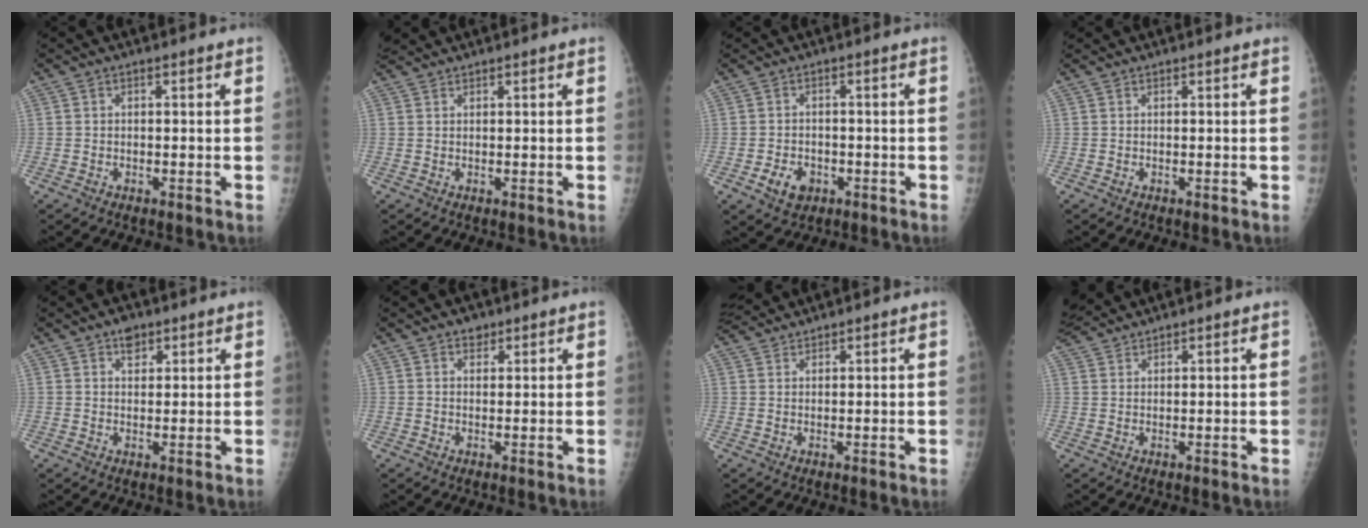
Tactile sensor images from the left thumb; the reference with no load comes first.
{"total": 2.1, "force": [2.0, 0.4, 0.3], "torque": [-0.005, 0.015, 0.040]}
{"total": 3.8, "force": [-1.4, 3.0, 1.8], "torque": [-0.015, 0.004, -0.015]}
{"total": 0.0}
{"total": 2.9, "force": [1.8, 1.8, 1.3], "torque": [-0.005, -0.010, 0.028]}
{"total": 1.8, "force": [1.3, 1.2, 0.5], "torque": [0.006, -0.007, 0.017]}
{"total": 4.5, "force": [4.4, 0.6, 0.6], "torque": [-0.015, 0.013, 0.088]}
{"total": 5.3, "force": [5.1, 0.8, 1.3], "torque": [-0.032, 0.010, 0.106]}